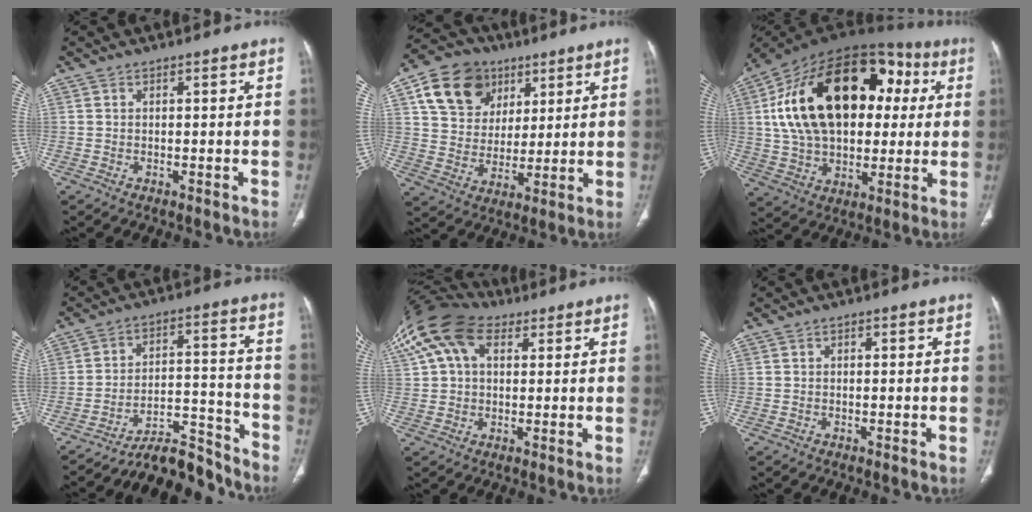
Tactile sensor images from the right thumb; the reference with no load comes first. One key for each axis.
{"total": 15.3, "fx": 7.0, "fy": 11.9, "fz": 6.6, "tx": -0.089, "ty": -0.007, "tz": 0.126}
{"total": 30.5, "fx": 6.0, "fy": 18.8, "fz": 23.3, "tx": -0.392, "ty": 0.040, "tz": 0.102}
{"total": 10.9, "fx": -10.4, "fy": 2.6, "fz": 1.6, "tx": -0.006, "ty": 0.119, "tz": -0.172}
{"total": 18.0, "fx": 8.2, "fy": 11.2, "fz": 11.5, "tx": -0.264, "ty": 0.046, "tz": 0.151}
{"total": 0.6, "fx": 0.1, "fy": 0.4, "fz": 0.4, "tx": -0.006, "ty": 0.002, "tz": 0.001}